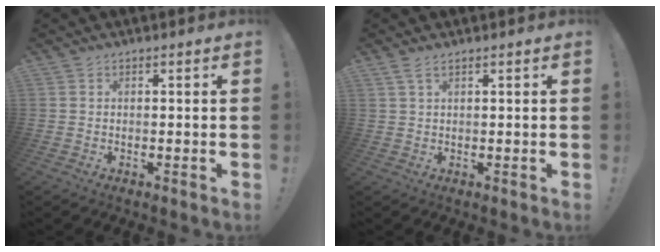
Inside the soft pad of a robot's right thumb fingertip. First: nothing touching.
{"total": 2.2, "force": [1.3, 0.6, 1.7], "torque": [-0.035, 0.000, 0.025]}